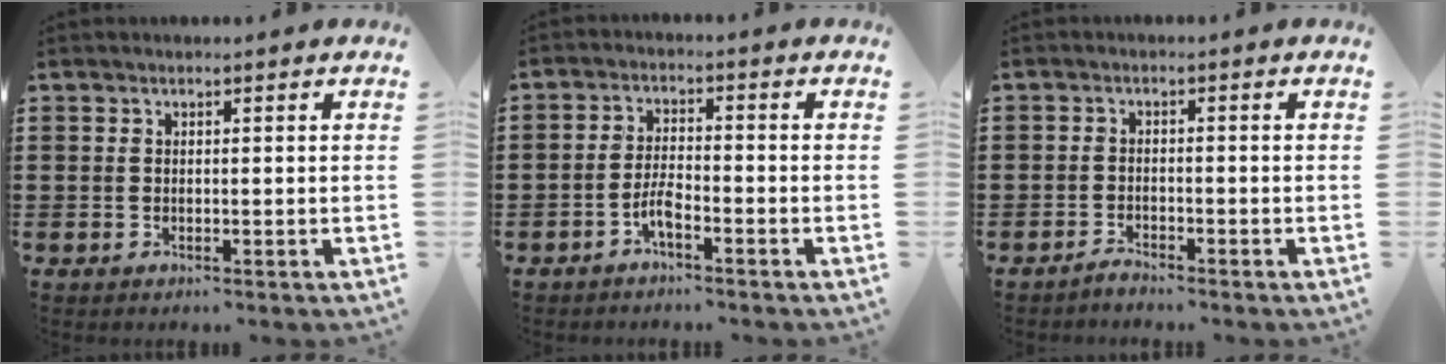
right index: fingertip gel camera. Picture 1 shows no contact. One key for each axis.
{"total": 3.5, "fx": -2.2, "fy": 0.8, "fz": 2.7, "tx": -0.069, "ty": -0.002, "tz": -0.047}
{"total": 1.6, "fx": -1.6, "fy": -0.2, "fz": 0.1, "tx": -0.007, "ty": -0.001, "tz": -0.032}